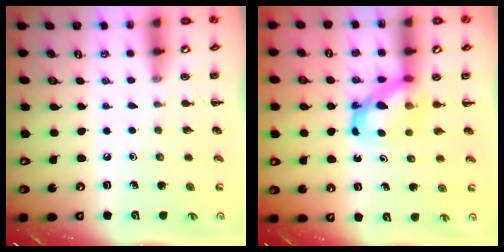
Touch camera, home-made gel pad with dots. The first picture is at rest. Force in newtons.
{"total": 6.0, "press": 6.0, "slide": 0.3}